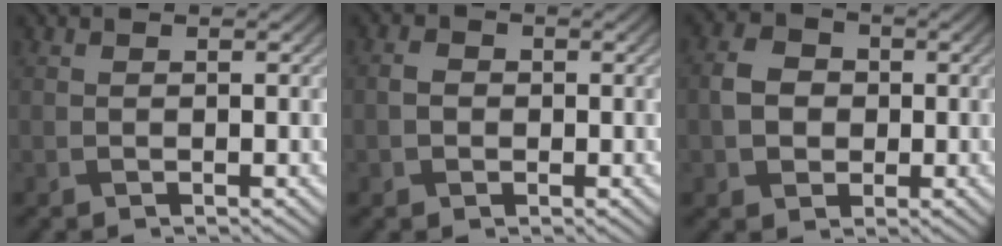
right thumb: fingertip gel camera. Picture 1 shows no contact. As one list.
[{"total": 1.8, "force": [-0.3, 1.5, 0.9], "torque": [-0.020, -0.001, -0.011]}, {"total": 4.5, "force": [-0.2, 3.9, 2.2], "torque": [-0.049, 0.002, -0.013]}]